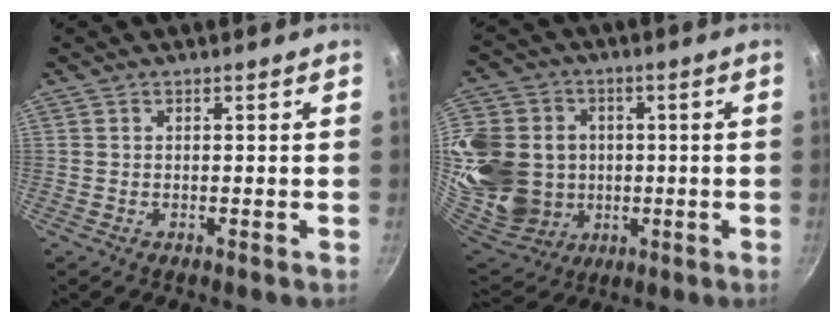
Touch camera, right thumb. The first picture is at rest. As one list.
[{"total": 25.7, "force": [0.7, 22.3, 12.8], "torque": [-0.303, 0.019, 0.032]}]